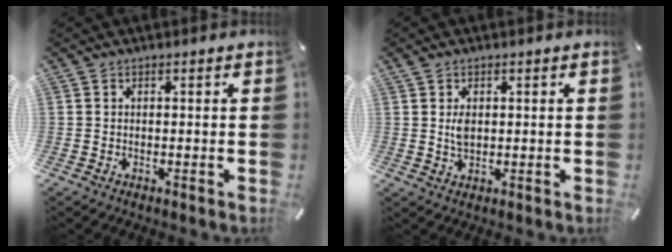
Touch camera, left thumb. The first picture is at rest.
{"total": 3.1, "force": [0.7, 1.9, 2.4], "torque": [-0.044, 0.001, 0.009]}